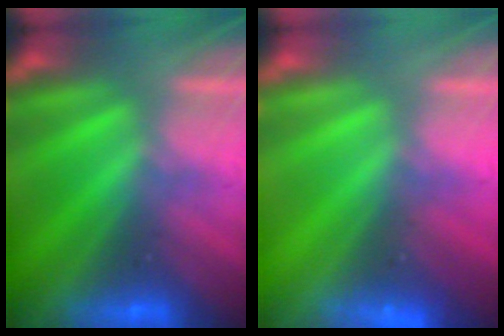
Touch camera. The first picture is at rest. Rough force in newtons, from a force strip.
{"total": 2.3}